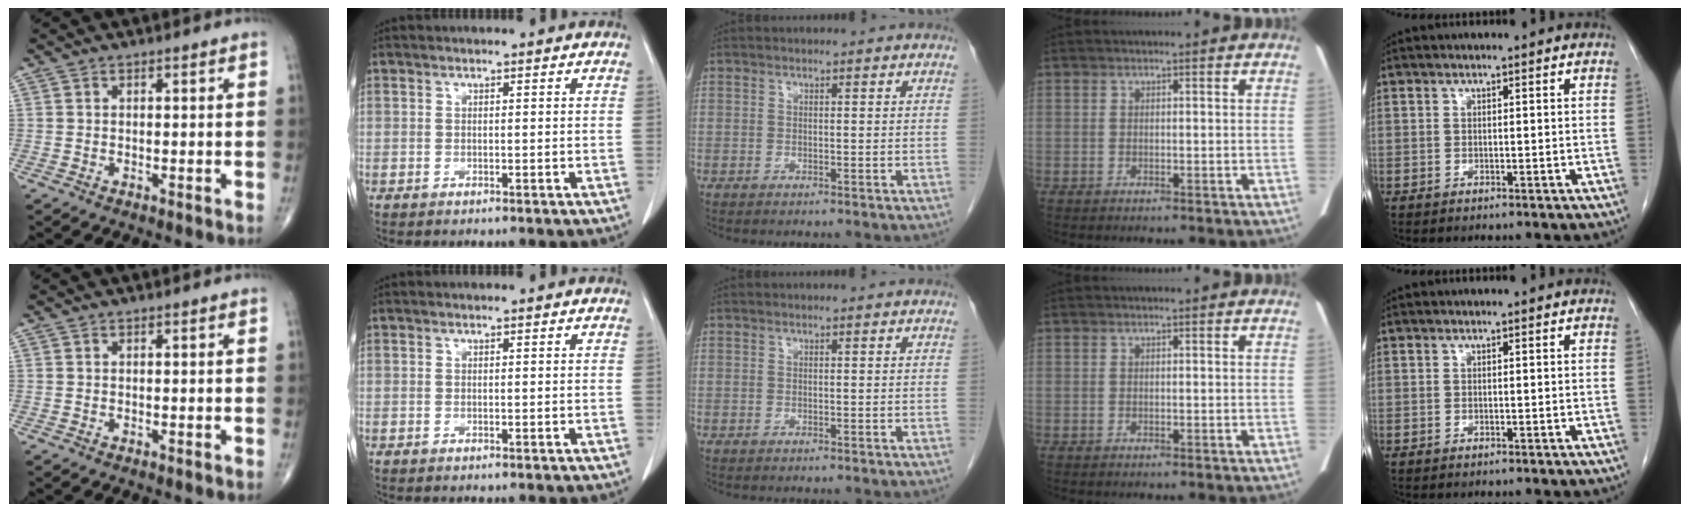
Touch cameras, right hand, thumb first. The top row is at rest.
{}